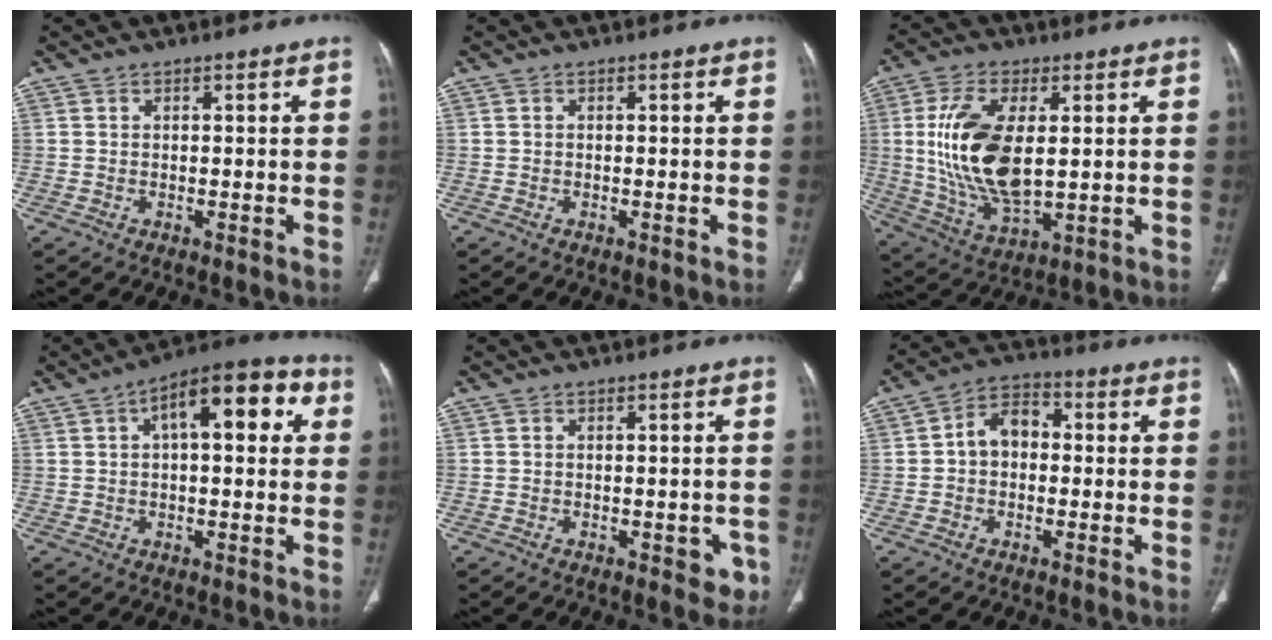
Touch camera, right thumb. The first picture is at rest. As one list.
[{"total": 0.0}, {"total": 17.1, "force": [2.0, 8.4, 14.7], "torque": [-0.293, -0.017, 0.048]}, {"total": 13.7, "force": [3.8, 6.0, 11.7], "torque": [-0.137, 0.032, 0.048]}, {"total": 3.8, "force": [-1.7, 2.1, 2.7], "torque": [-0.008, 0.004, -0.017]}, {"total": 7.1, "force": [0.0, 5.3, 4.8], "torque": [-0.062, 0.025, -0.013]}]